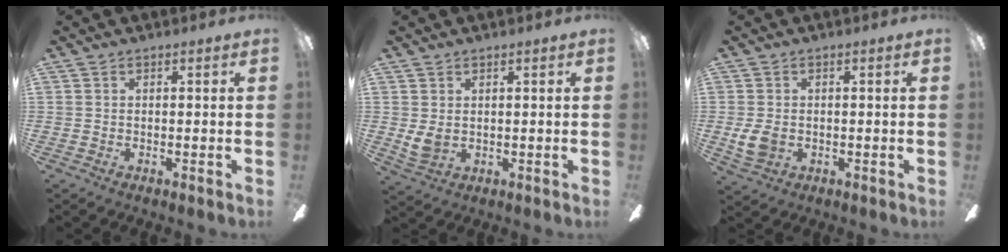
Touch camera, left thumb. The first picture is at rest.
{"total": 3.8, "force": [1.4, 2.4, 2.6], "torque": [-0.056, -0.006, 0.023]}
{"total": 5.0, "force": [-0.4, 3.8, 3.2], "torque": [-0.068, 0.000, -0.010]}